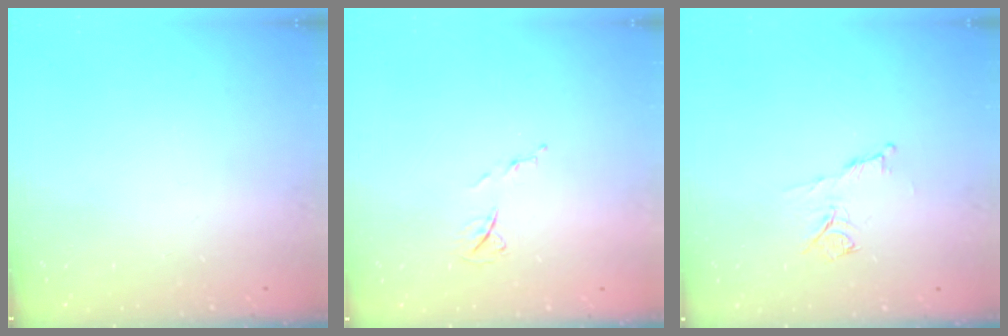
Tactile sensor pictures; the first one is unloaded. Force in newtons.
{"total": 6.2, "press": 6.2, "slide": 0.7}
{"total": 7.2, "press": 7.1, "slide": 0.8}